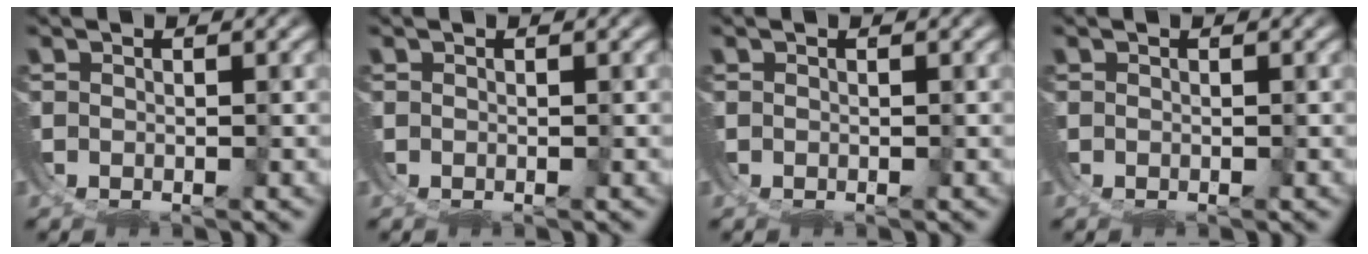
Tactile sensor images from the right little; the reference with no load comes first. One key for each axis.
{"total": 0.0}
{"total": 0.0}
{"total": 0.0}